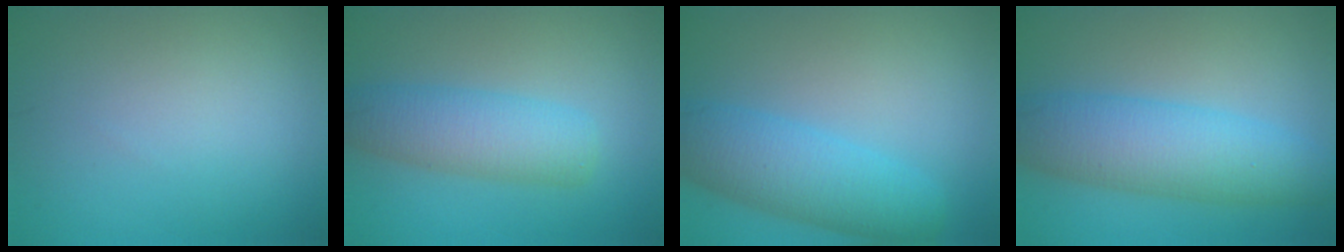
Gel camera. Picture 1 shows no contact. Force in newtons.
{"total": 5.1, "press": 5.1, "slide": 0.2}
{"total": 6.2, "press": 6.2, "slide": 0.2}
{"total": 7.2, "press": 7.2, "slide": 0.2}